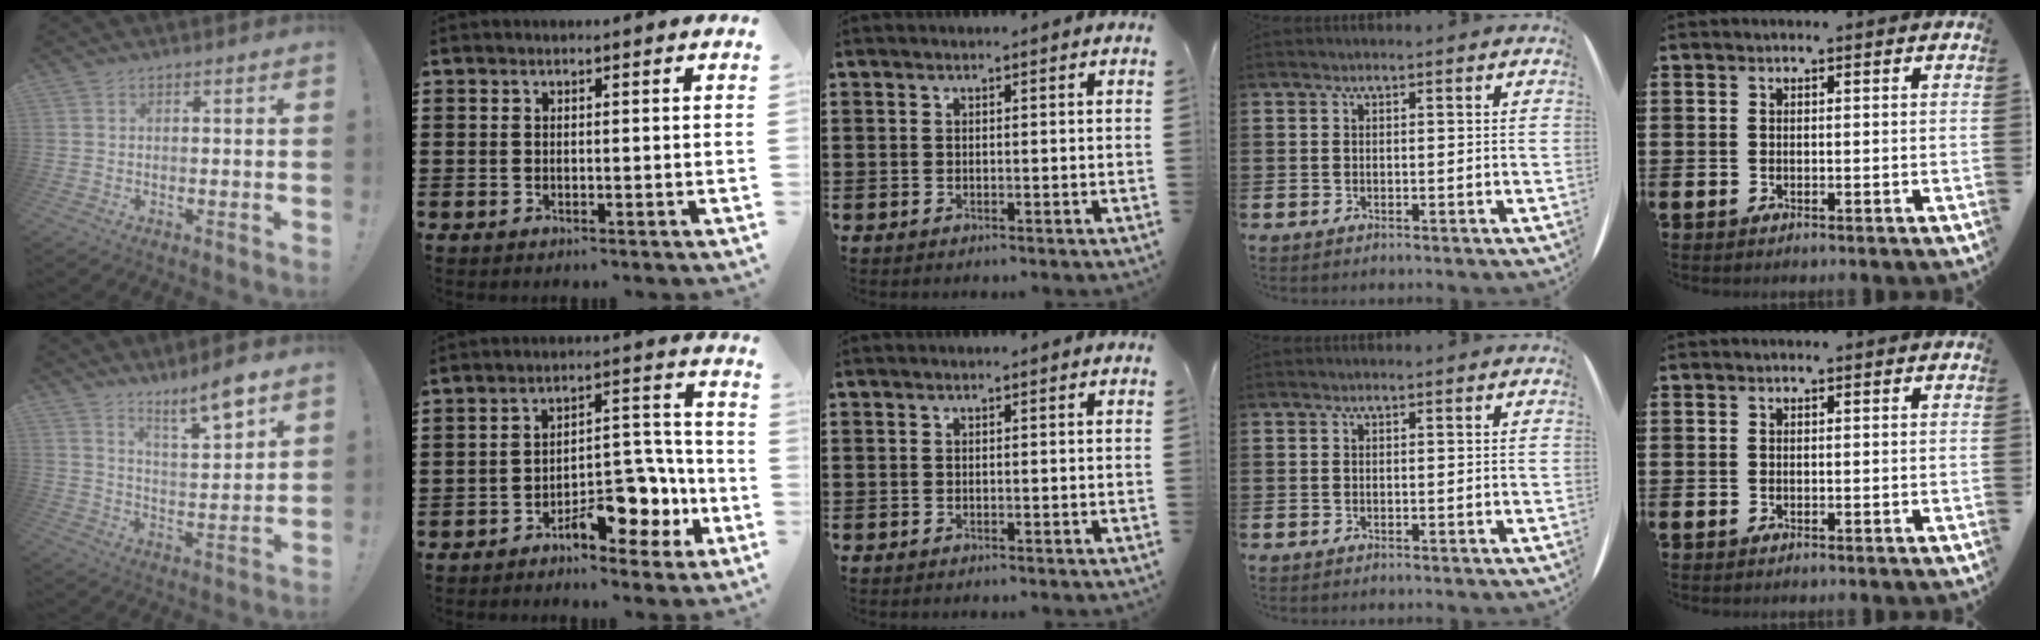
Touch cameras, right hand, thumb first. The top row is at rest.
{"thumb": {"total": 9.9, "force": [7.8, 1.2, 6.0], "torque": [-0.088, -0.058, 0.126]}, "index": {"total": 9.1, "force": [-5.5, 4.4, 5.7], "torque": [-0.059, 0.016, -0.098]}}